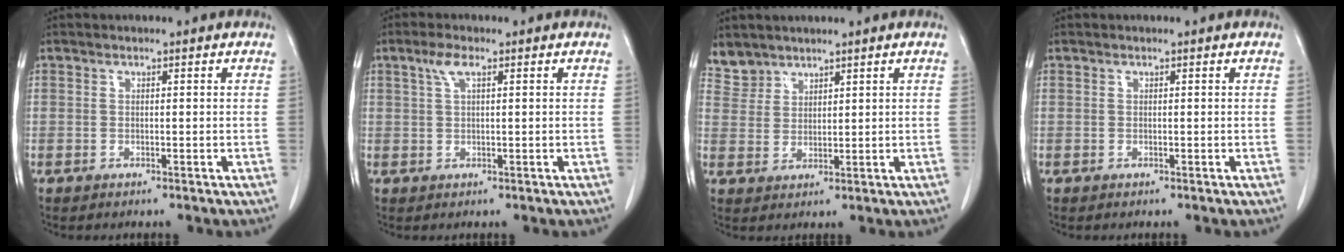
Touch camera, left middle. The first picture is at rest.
{"total": 2.6, "force": [1.3, 0.6, 2.1], "torque": [-0.051, 0.010, 0.027]}
{"total": 3.8, "force": [3.4, 1.6, -0.4], "torque": [0.013, 0.006, 0.073]}
{"total": 0.0}